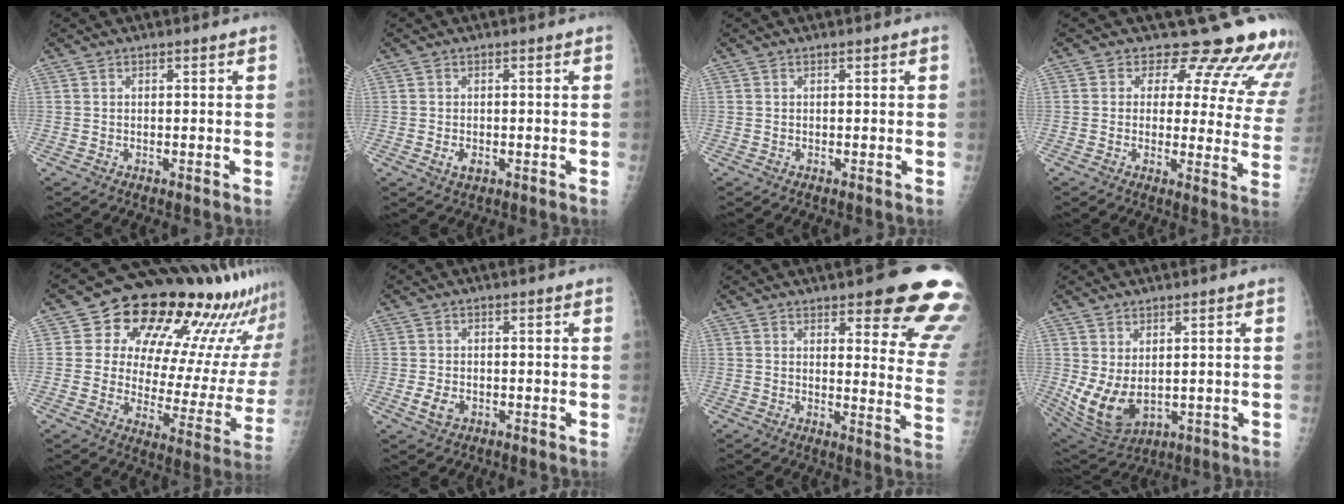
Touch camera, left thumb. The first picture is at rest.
{"total": 2.1, "force": [-0.6, 1.3, 1.5], "torque": [-0.024, -0.002, -0.007]}
{"total": 0.0}
{"total": 16.6, "force": [14.3, 6.5, 5.3], "torque": [-0.011, -0.099, 0.141]}
{"total": 23.7, "force": [16.9, 9.9, 13.2], "torque": [-0.144, -0.086, 0.225]}
{"total": 3.0, "force": [-0.9, 2.1, 1.9], "torque": [-0.037, 0.000, -0.013]}
{"total": 17.6, "force": [11.9, 4.8, 12.1], "torque": [-0.107, -0.065, 0.132]}
{"total": 9.6, "force": [0.9, 5.9, 7.5], "torque": [-0.136, -0.021, 0.041]}